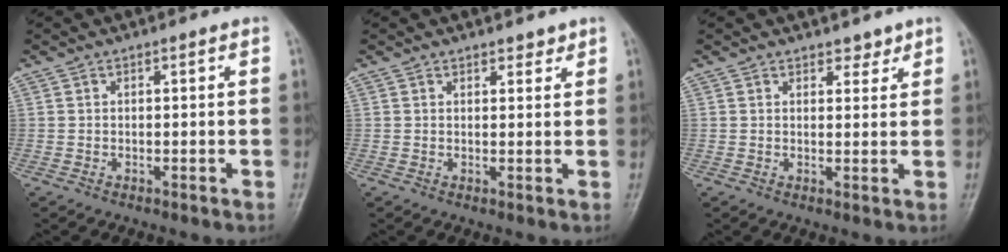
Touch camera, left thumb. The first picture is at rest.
{"total": 1.8, "force": [1.5, 0.9, 0.5], "torque": [0.006, -0.010, 0.018]}
{"total": 2.4, "force": [1.9, 1.3, 0.6], "torque": [0.010, -0.012, 0.023]}